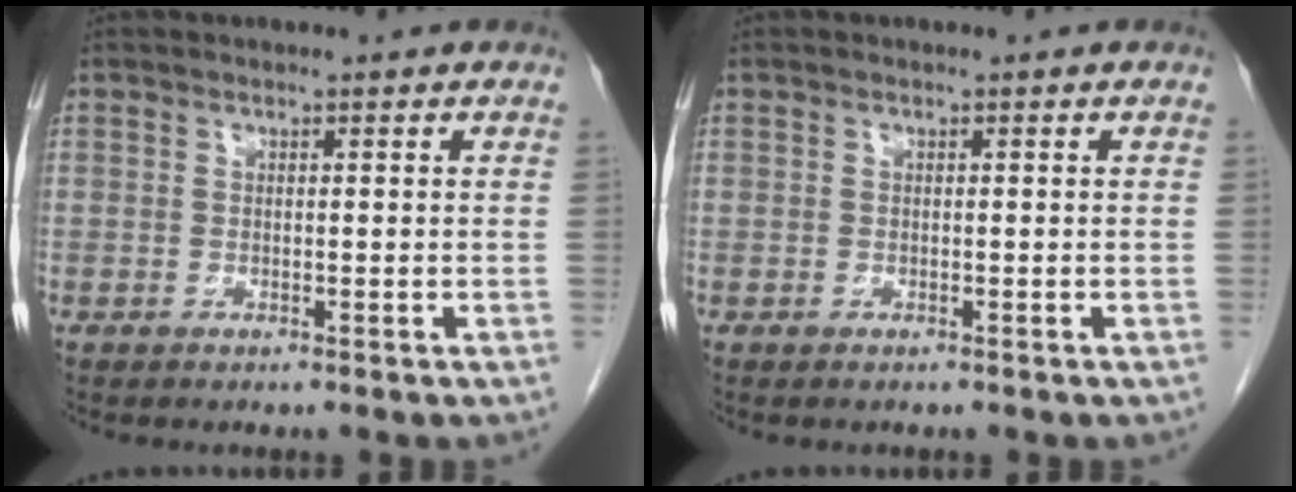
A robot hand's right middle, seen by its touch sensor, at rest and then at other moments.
{"total": 0.0}